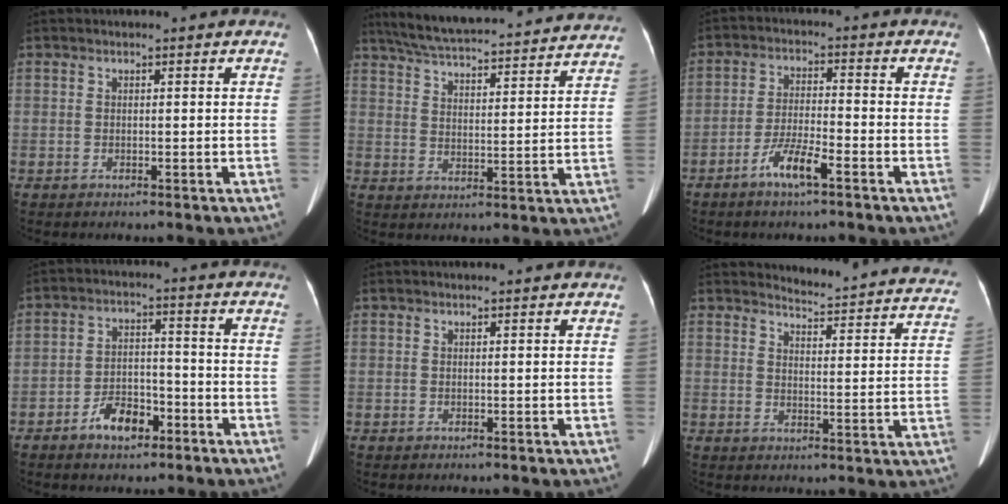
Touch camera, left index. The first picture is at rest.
{"total": 28.6, "force": [26.2, 4.1, 10.8], "torque": [-0.183, -0.015, 0.340]}
{"total": 5.7, "force": [-3.6, 0.6, 4.5], "torque": [-0.093, -0.005, -0.069]}
{"total": 6.1, "force": [-3.7, 3.1, 3.7], "torque": [-0.074, 0.012, -0.061]}
{"total": 1.6, "force": [1.5, 0.2, 0.4], "torque": [-0.010, 0.012, 0.018]}
{"total": 19.0, "force": [18.5, 1.9, 4.2], "torque": [-0.043, -0.085, 0.192]}